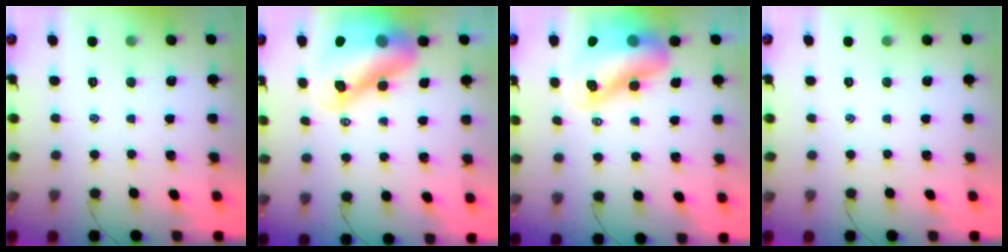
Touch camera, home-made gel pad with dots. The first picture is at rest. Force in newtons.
{"total": 17.4, "press": 16.6, "slide": 5.1}
{"total": 14.6, "press": 14.1, "slide": 3.9}
{"total": 0.0}